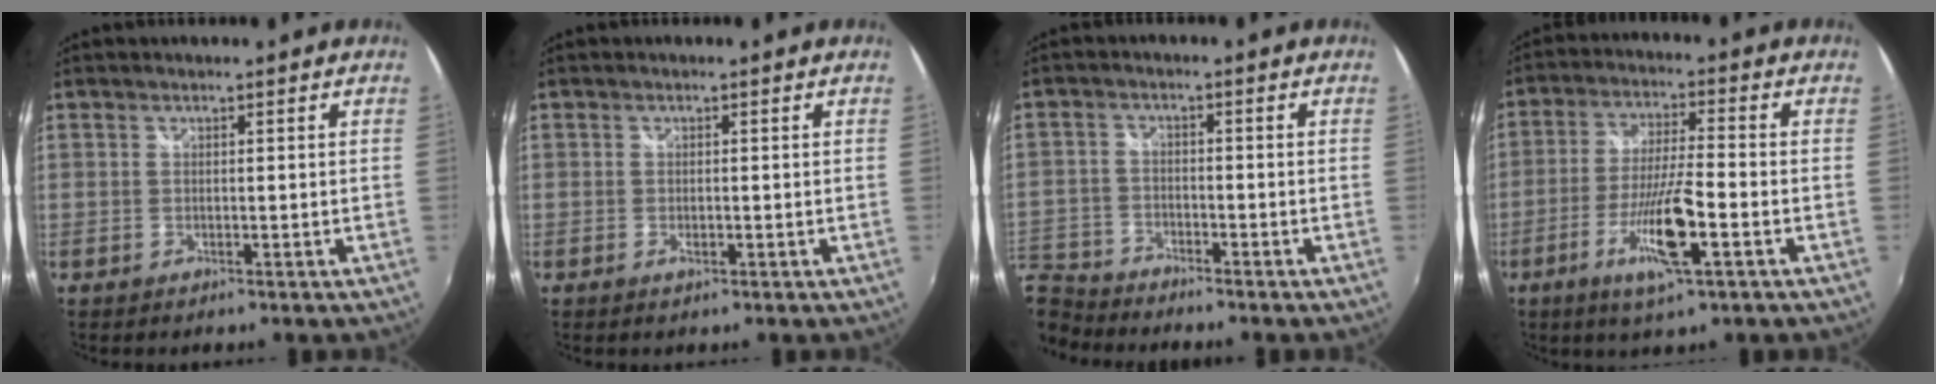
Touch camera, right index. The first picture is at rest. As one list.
[{"total": 1.1, "force": [-0.4, 0.6, 0.9], "torque": [-0.016, -0.002, -0.007]}, {"total": 8.8, "force": [-7.8, 4.0, 1.0], "torque": [-0.054, -0.001, -0.158]}, {"total": 11.1, "force": [-4.6, 0.8, 10.1], "torque": [-0.200, -0.013, -0.086]}]